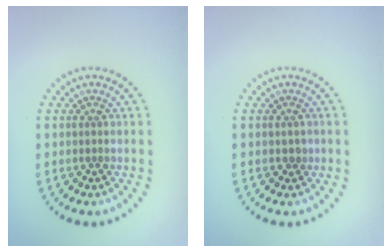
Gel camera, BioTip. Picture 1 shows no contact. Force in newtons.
{"total": 0.8, "press": 0.7, "slide": 0.2}